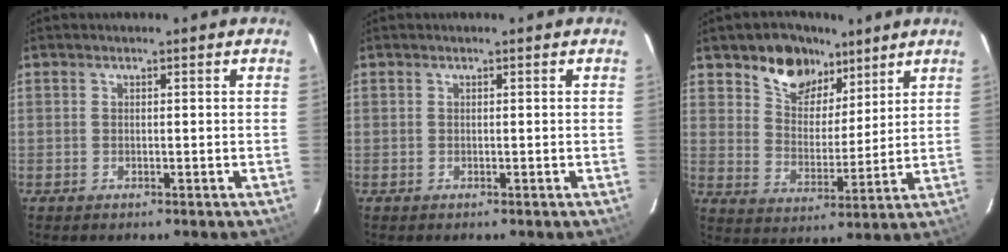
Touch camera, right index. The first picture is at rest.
{"total": 0.0}
{"total": 11.0, "force": [7.4, 7.1, 4.0], "torque": [-0.072, 0.006, 0.132]}